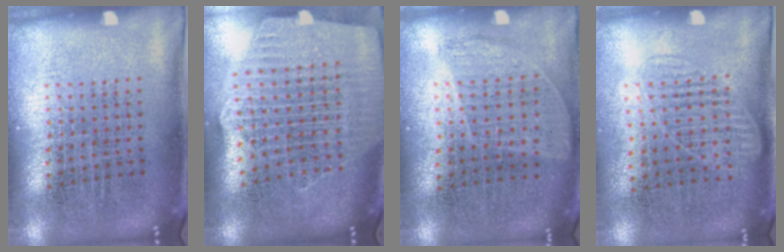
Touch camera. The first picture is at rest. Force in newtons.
{"total": 2.5, "press": 2.2, "slide": 1.3}
{"total": 0.9, "press": 0.7, "slide": 0.4}
{"total": 1.2, "press": 1.0, "slide": 0.6}